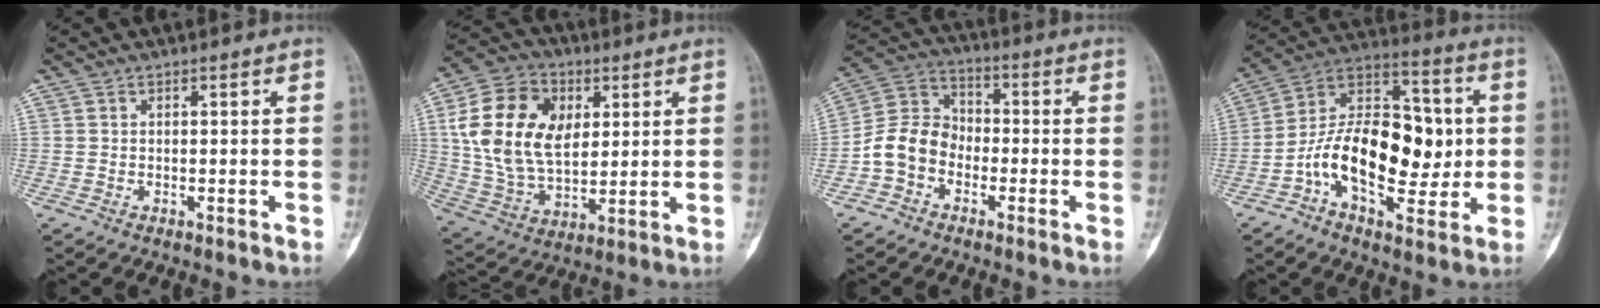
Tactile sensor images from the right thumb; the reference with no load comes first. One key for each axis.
{"total": 19.8, "fx": 4.8, "fy": 13.2, "fz": 14.0, "tx": -0.246, "ty": -0.008, "tz": 0.091}
{"total": 9.4, "fx": -3.3, "fy": 7.4, "fz": 4.8, "tx": -0.079, "ty": 0.040, "tz": -0.075}
{"total": 20.8, "fx": -2.1, "fy": 11.9, "fz": 16.9, "tx": -0.246, "ty": 0.034, "tz": -0.037}